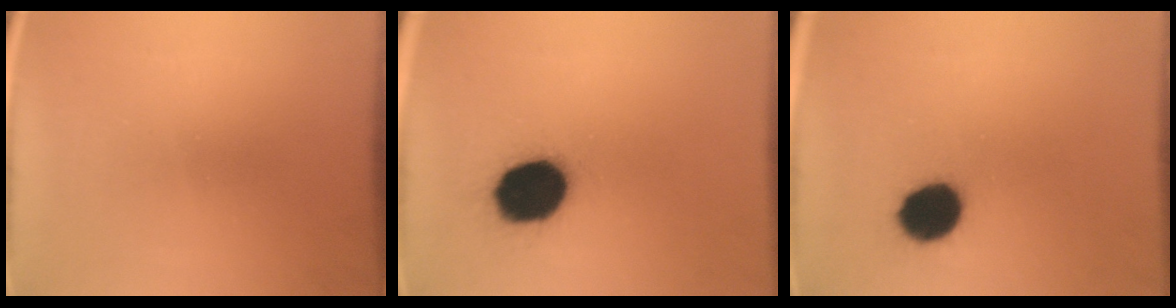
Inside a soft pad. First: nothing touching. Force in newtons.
{"total": 18.0}
{"total": 11.4}